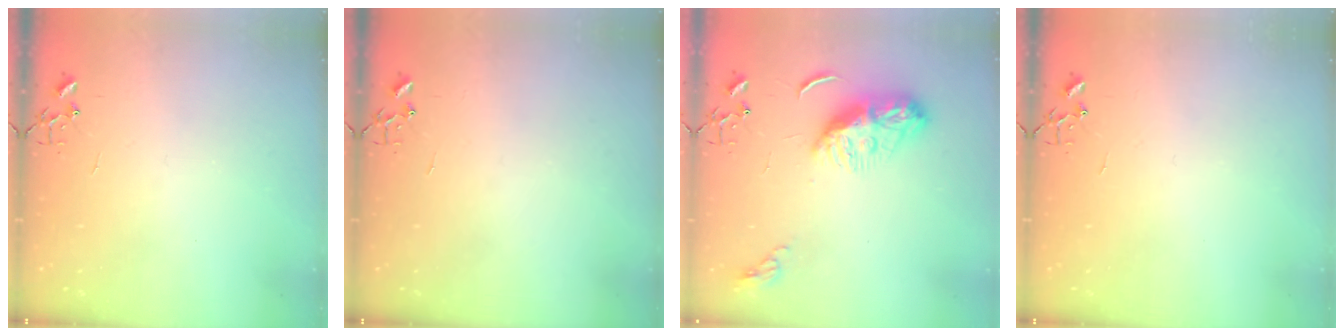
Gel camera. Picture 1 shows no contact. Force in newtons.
{"total": 0.0}
{"total": 10.9, "press": 10.9, "slide": 0.4}
{"total": 0.0}